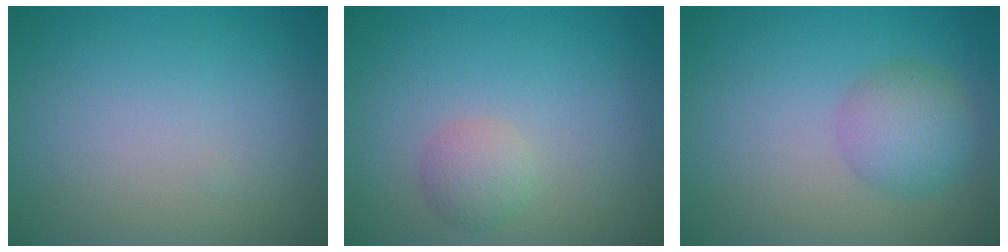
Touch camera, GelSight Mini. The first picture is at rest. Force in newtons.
{"total": 1.8, "press": 1.8, "slide": 0.1}
{"total": 3.5, "press": 3.5, "slide": 0.1}